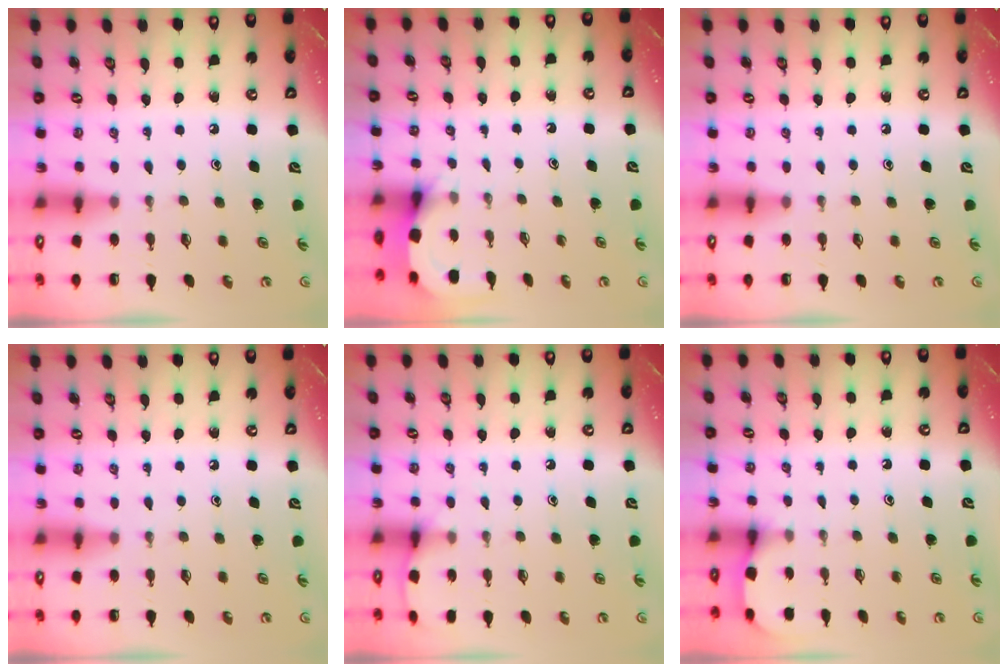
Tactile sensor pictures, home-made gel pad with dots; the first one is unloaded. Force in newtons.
{"total": 3.5, "press": 3.4, "slide": 0.4}
{"total": 0.0}
{"total": 0.0}
{"total": 5.5, "press": 5.5, "slide": 0.8}
{"total": 3.0, "press": 2.9, "slide": 0.3}